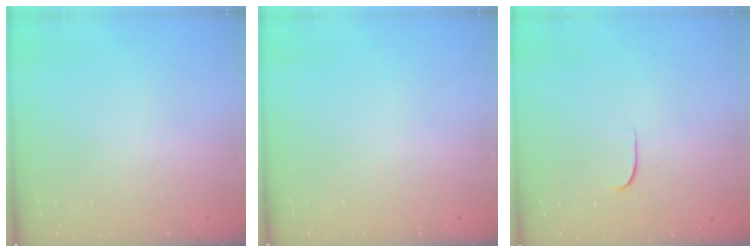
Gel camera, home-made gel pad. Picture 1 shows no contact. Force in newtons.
{"total": 0.0}
{"total": 4.3, "press": 4.3, "slide": 0.2}